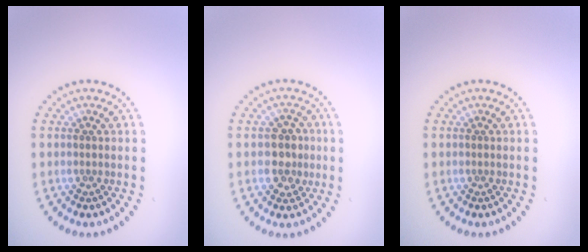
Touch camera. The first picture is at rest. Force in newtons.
{"total": 2.6, "press": 2.5, "slide": 0.7}
{"total": 0.0}